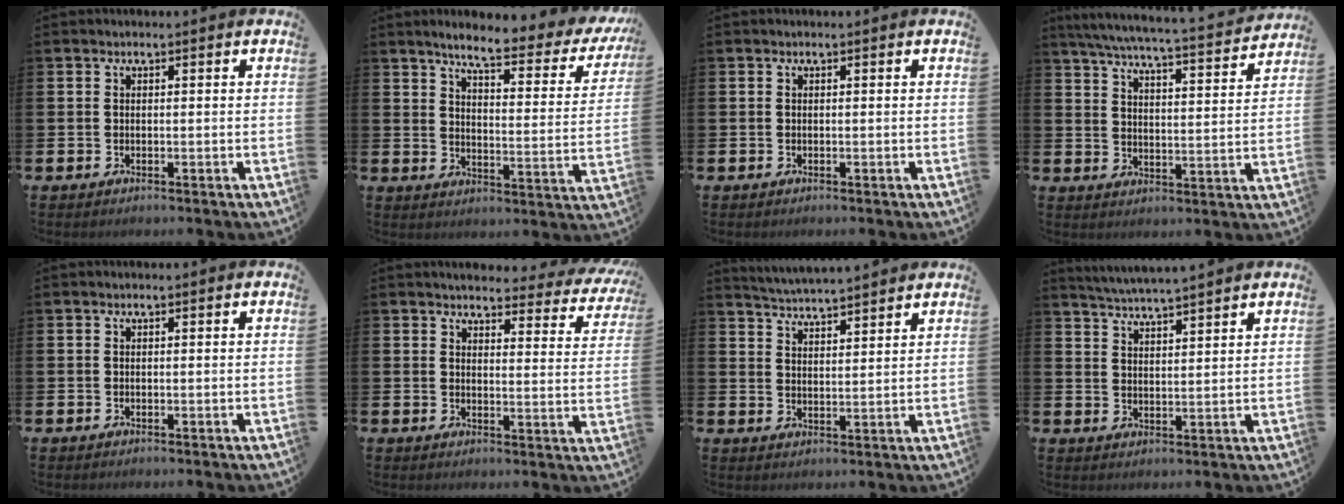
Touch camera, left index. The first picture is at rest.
{"total": 5.7, "force": [4.6, 0.8, 3.2], "torque": [-0.073, -0.041, 0.066]}
{"total": 0.0}
{"total": 6.2, "force": [5.8, 0.3, 2.2], "torque": [-0.062, -0.044, 0.096]}
{"total": 0.0}
{"total": 3.3, "force": [3.2, 0.7, 0.5], "torque": [-0.015, -0.029, 0.050]}
{"total": 4.5, "force": [4.5, -0.2, -0.1], "torque": [-0.020, -0.025, 0.082]}
{"total": 4.3, "force": [4.3, -0.5, 0.4], "torque": [-0.027, -0.021, 0.078]}